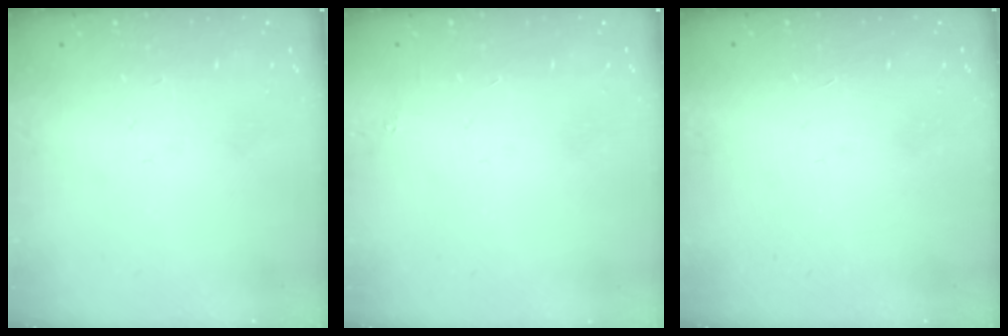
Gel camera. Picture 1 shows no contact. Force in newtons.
{"total": 1.8, "press": 1.7, "slide": 0.1}
{"total": 1.7, "press": 1.7, "slide": 0.1}